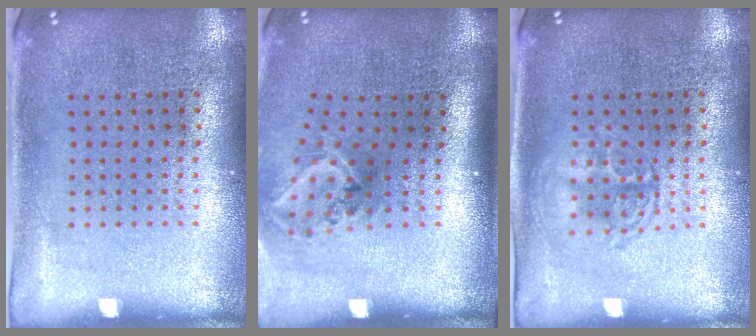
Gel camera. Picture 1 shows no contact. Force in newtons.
{"total": 2.1, "press": 1.3, "slide": 1.7}
{"total": 1.1, "press": 1.1, "slide": 0.2}